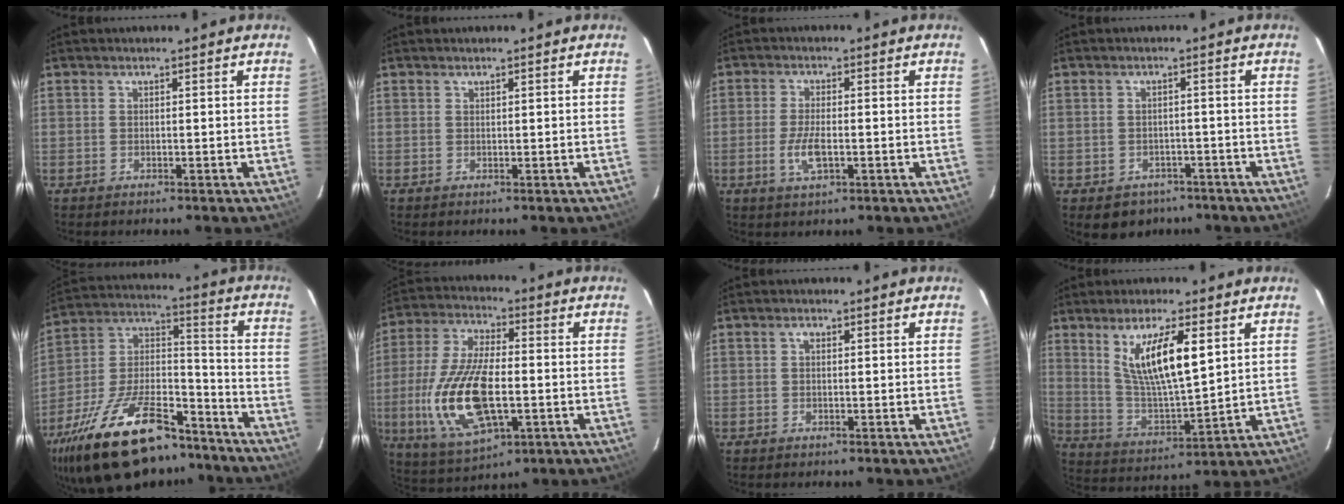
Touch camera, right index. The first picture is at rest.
{"total": 0.0}
{"total": 4.1, "force": [-1.2, 1.4, 3.6], "torque": [-0.078, -0.004, -0.023]}
{"total": 6.0, "force": [-3.6, 4.6, 1.2], "torque": [-0.026, 0.019, -0.038]}
{"total": 29.1, "force": [-20.1, 12.2, 17.1], "torque": [-0.329, 0.006, -0.315]}
{"total": 18.6, "force": [-3.8, 7.9, 16.4], "torque": [-0.352, -0.013, -0.062]}
{"total": 0.8, "force": [0.2, 0.5, 0.5], "torque": [-0.010, 0.005, 0.002]}
{"total": 12.5, "force": [5.1, 2.9, 11.1], "torque": [-0.200, -0.010, 0.109]}